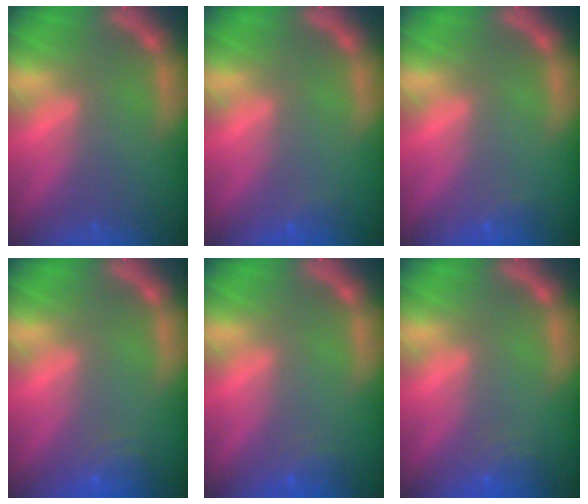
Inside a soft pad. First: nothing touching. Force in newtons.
{"total": 0.9}
{"total": 1.4}
{"total": 3.5}
{"total": 1.9}
{"total": 3.0}